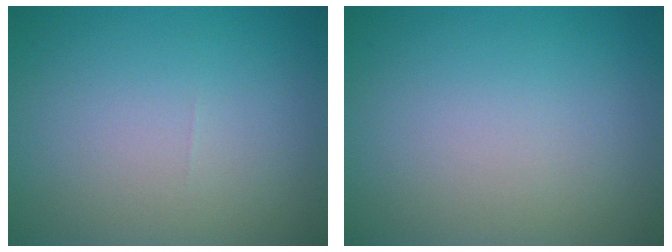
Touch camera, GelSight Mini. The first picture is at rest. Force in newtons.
{"total": 0.0}